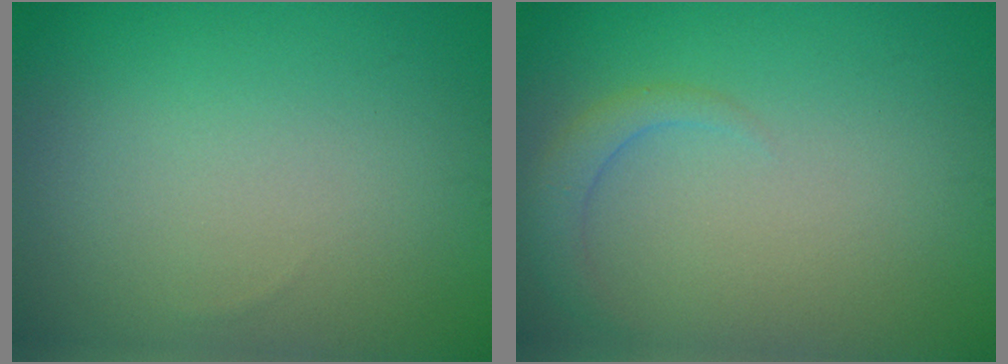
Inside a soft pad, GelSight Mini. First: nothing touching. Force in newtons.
{"total": 1.7, "press": 1.7, "slide": 0.3}